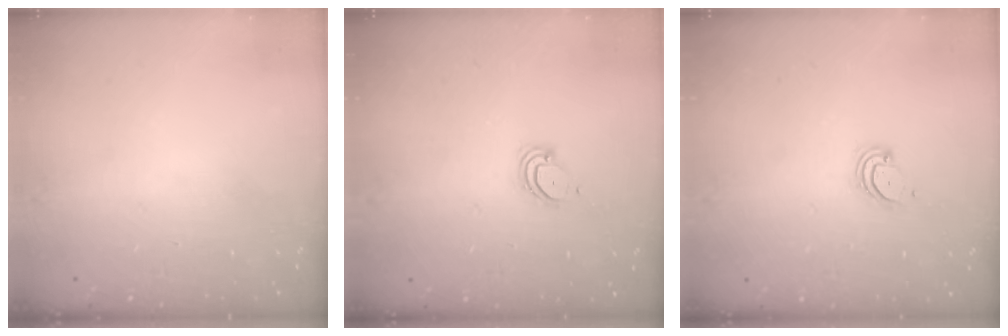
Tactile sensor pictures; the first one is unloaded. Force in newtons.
{"total": 3.5, "press": 3.5, "slide": 0.3}
{"total": 3.0, "press": 3.0, "slide": 0.4}